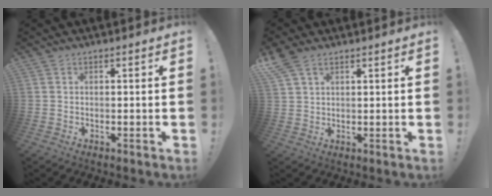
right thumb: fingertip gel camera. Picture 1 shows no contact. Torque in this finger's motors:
{"motor_torque": [-0.40, 0.92, 0.19, -0.09, 0.02]}